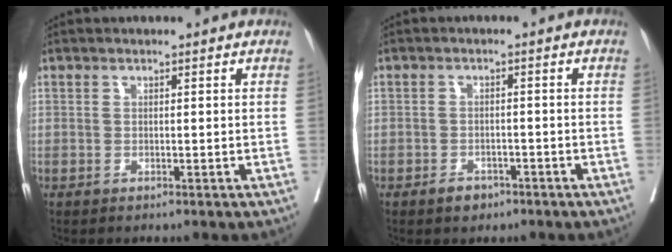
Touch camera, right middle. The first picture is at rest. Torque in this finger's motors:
{"motor_torque": [0.11, -0.11, 0.03, 0.00]}